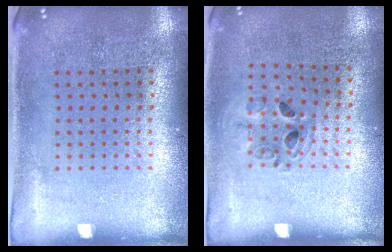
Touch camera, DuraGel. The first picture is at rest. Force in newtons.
{"total": 1.0, "press": 1.0, "slide": 0.1}